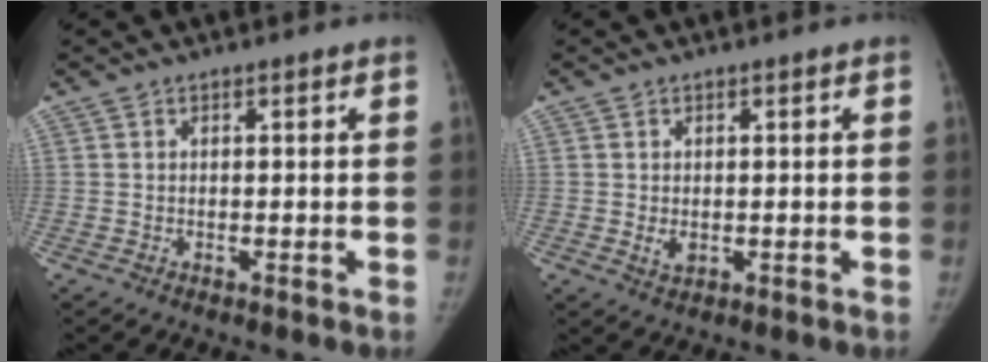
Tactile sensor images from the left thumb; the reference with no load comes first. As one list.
[{"total": 2.0, "force": [-0.1, 1.5, 1.4], "torque": [-0.019, -0.004, 0.004]}]